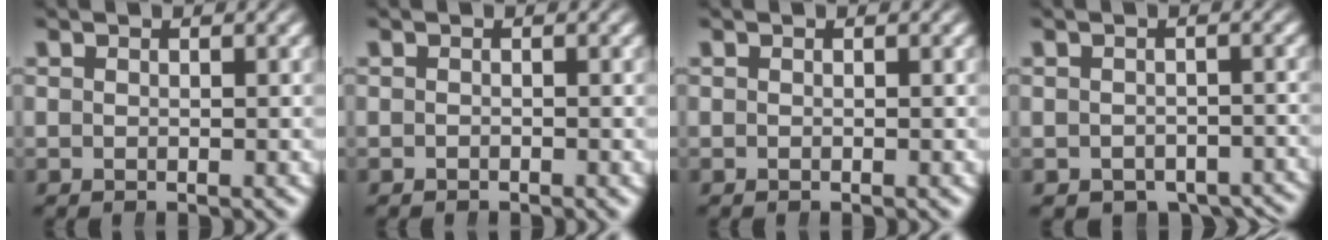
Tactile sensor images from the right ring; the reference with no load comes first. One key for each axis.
{"total": 0.6, "fx": -0.6, "fy": -0.1, "fz": -0.2, "tx": 0.007, "ty": -0.005, "tz": -0.006}
{"total": 0.0}
{"total": 6.3, "fx": -5.2, "fy": 3.1, "fz": 1.8, "tx": -0.006, "ty": -0.025, "tz": -0.069}